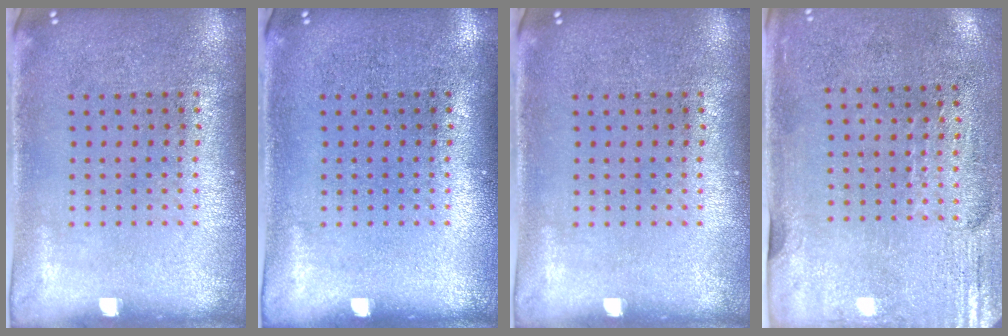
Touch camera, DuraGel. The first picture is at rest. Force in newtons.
{"total": 0.0}
{"total": 0.0}
{"total": 3.0, "press": 2.5, "slide": 1.6}